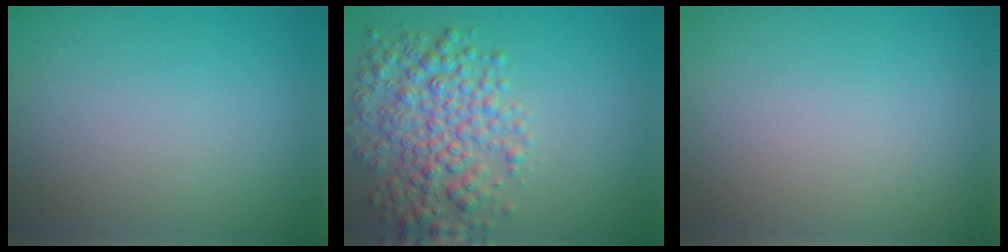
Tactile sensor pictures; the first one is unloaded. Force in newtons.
{"total": 5.7, "press": 5.7, "slide": 0.2}
{"total": 0.0}